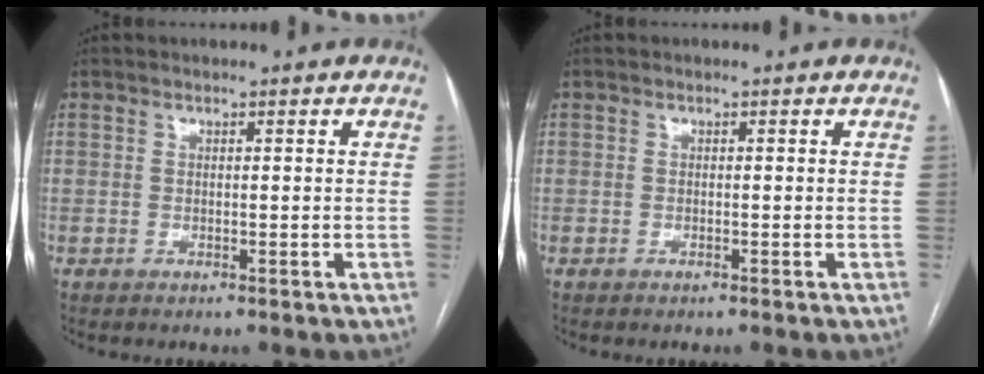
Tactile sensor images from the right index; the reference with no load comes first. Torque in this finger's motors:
{"motor_torque": [-0.01, 0.04, 0.03, 0.01]}